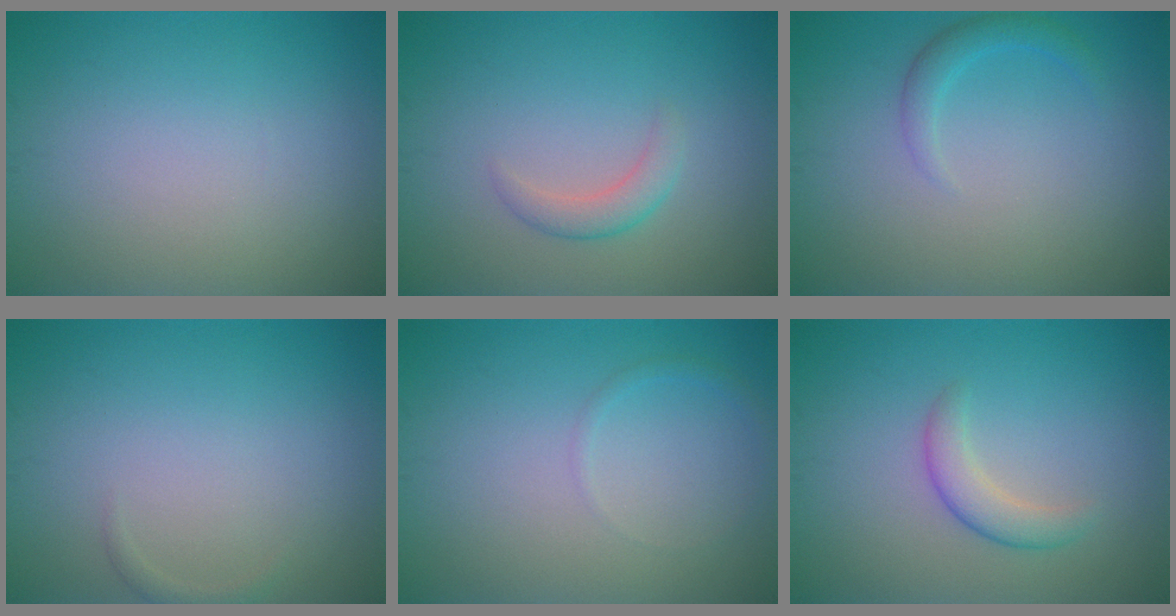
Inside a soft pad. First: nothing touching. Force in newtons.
{"total": 1.8, "press": 1.8, "slide": 0.2}
{"total": 1.6, "press": 1.6, "slide": 0.1}
{"total": 0.7, "press": 0.7, "slide": 0.0}
{"total": 0.7, "press": 0.7, "slide": 0.1}
{"total": 2.3, "press": 2.3, "slide": 0.1}